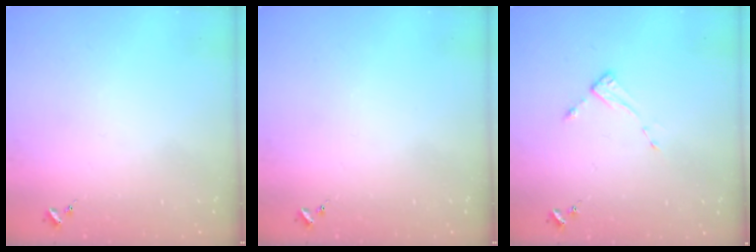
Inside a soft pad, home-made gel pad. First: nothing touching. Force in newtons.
{"total": 0.0}
{"total": 2.6, "press": 2.6, "slide": 0.3}